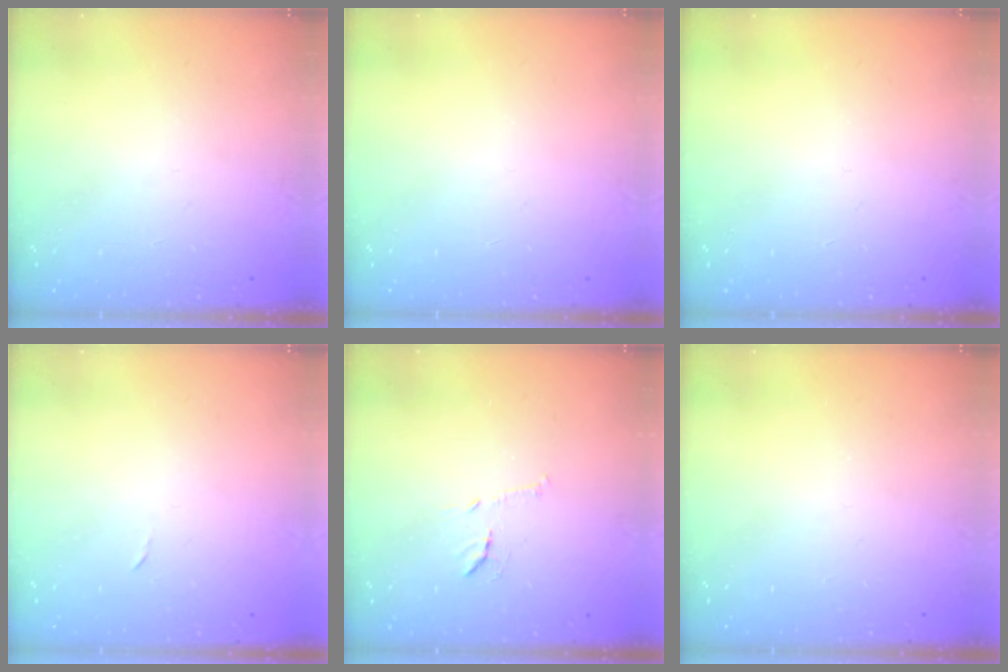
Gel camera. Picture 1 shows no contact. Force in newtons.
{"total": 0.0}
{"total": 0.0}
{"total": 2.3, "press": 2.3, "slide": 0.4}
{"total": 9.1, "press": 9.1, "slide": 0.4}
{"total": 0.0}